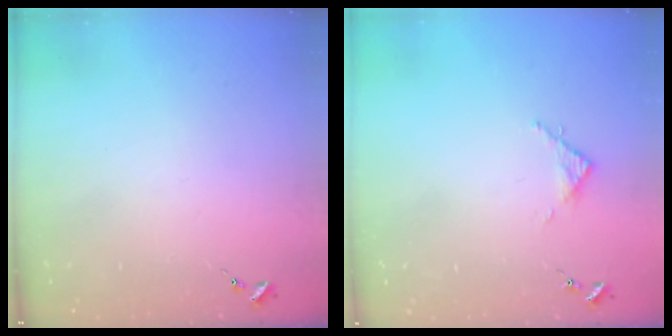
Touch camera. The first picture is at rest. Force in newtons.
{"total": 2.8, "press": 2.8, "slide": 0.4}